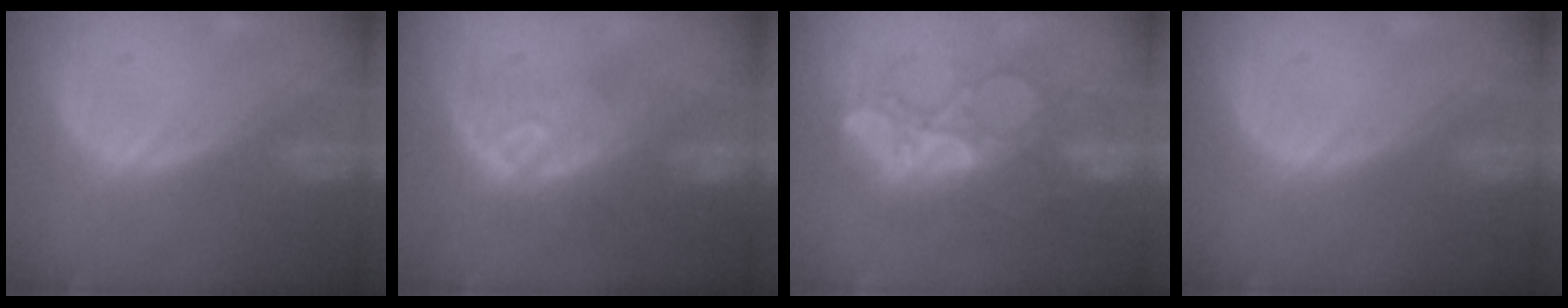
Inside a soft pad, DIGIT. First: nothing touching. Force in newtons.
{"total": 8.0, "press": 7.9, "slide": 1.7}
{"total": 8.8, "press": 8.6, "slide": 1.6}
{"total": 0.0}